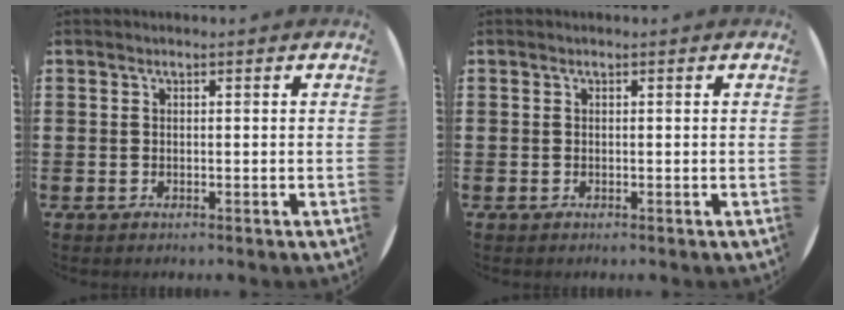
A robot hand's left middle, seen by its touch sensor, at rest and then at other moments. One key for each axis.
{"total": 0.0}